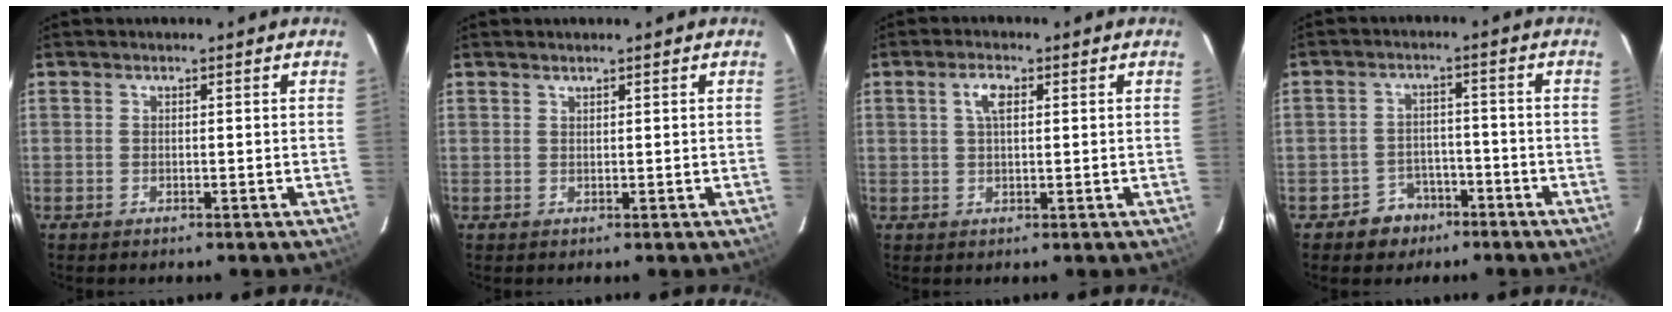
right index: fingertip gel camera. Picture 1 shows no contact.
{"total": 0.6, "force": [0.6, 0.1, 0.1], "torque": [-0.002, 0.001, 0.012]}
{"total": 3.2, "force": [1.1, 1.3, 2.7], "torque": [-0.053, 0.008, 0.021]}
{"total": 5.8, "force": [-3.7, 4.4, 0.7], "torque": [-0.028, 0.021, -0.048]}